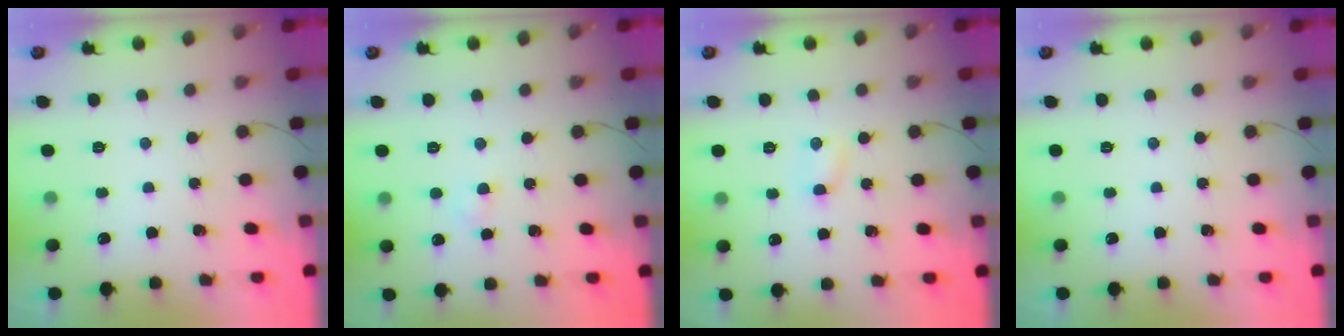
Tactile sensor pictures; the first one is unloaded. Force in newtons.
{"total": 2.3, "press": 2.2, "slide": 0.9}
{"total": 1.8, "press": 1.7, "slide": 0.5}
{"total": 0.0}